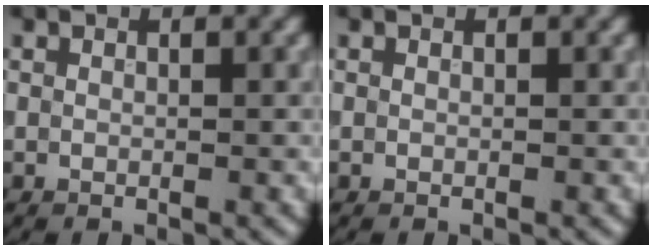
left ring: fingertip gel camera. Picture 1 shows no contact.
{"total": 0.0}